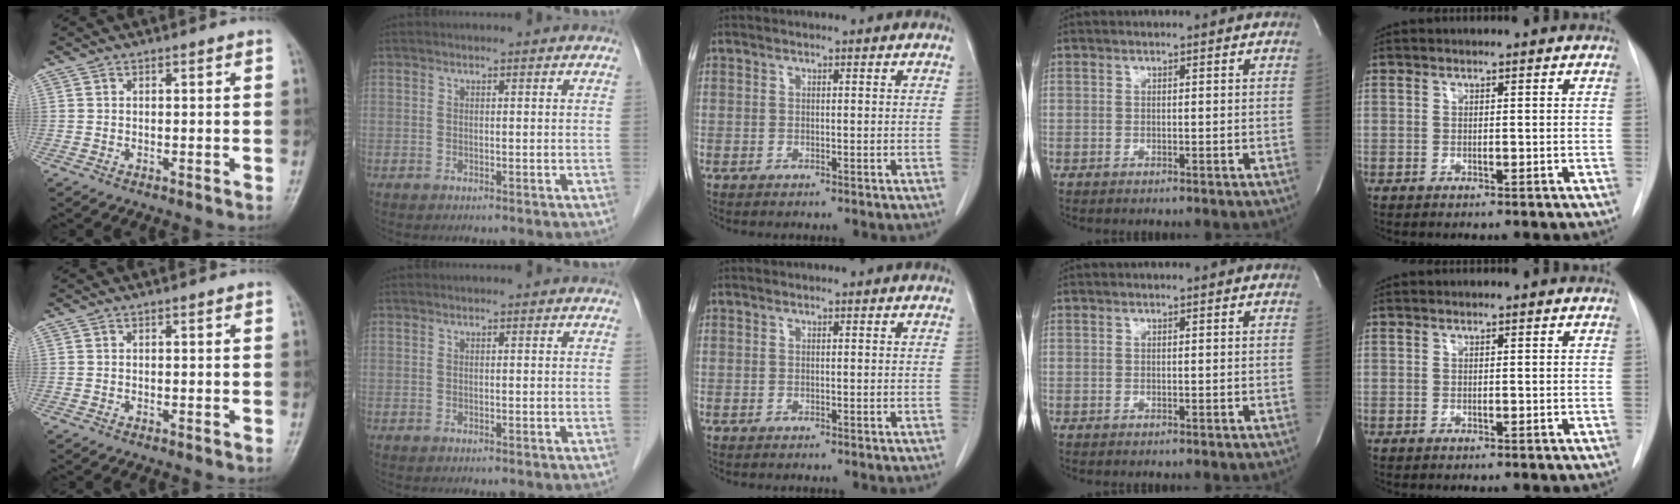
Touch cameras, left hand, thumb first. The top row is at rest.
{}